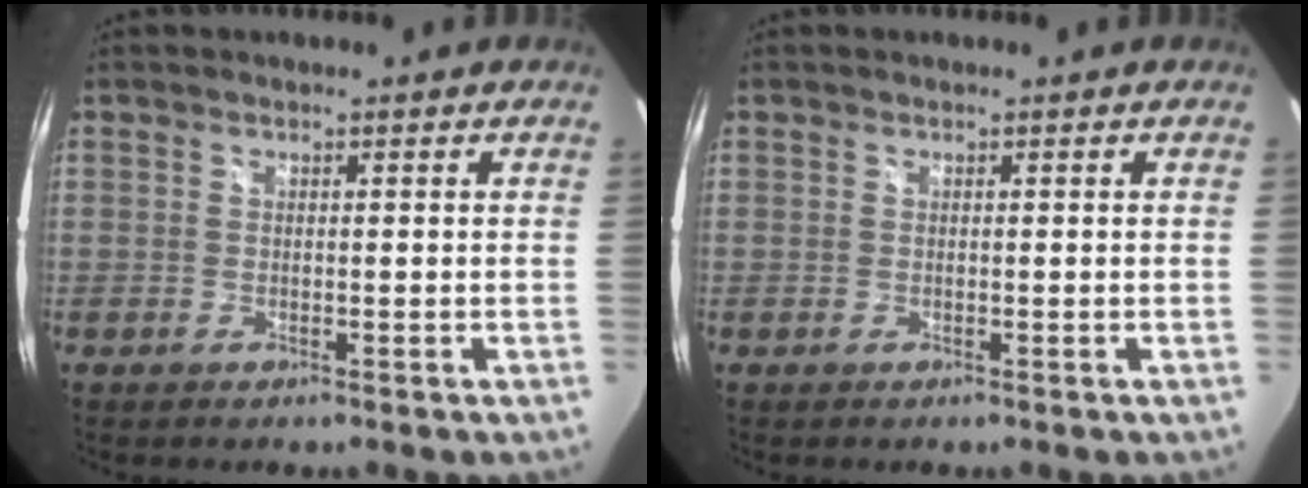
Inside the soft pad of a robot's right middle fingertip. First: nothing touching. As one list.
[{"total": 0.0}]